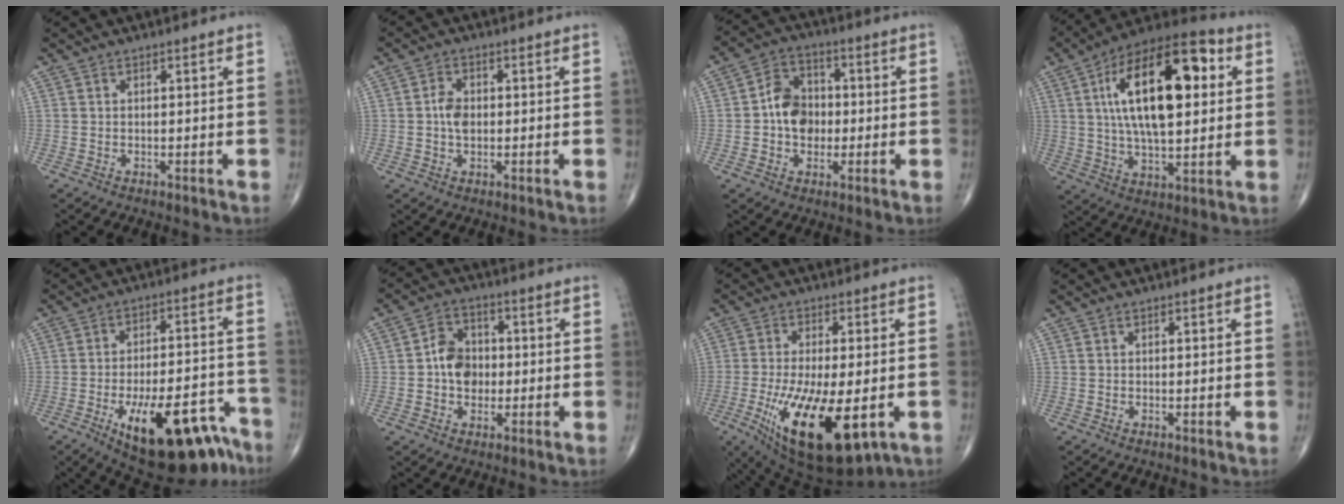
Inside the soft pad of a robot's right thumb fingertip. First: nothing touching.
{"total": 3.8, "force": [0.0, 2.5, 2.8], "torque": [-0.050, 0.006, -0.004]}
{"total": 8.7, "force": [-0.5, 6.8, 5.4], "torque": [-0.063, 0.022, -0.018]}
{"total": 23.6, "force": [5.4, 10.4, 20.5], "torque": [-0.330, 0.008, 0.079]}
{"total": 20.8, "force": [-12.2, 7.9, 14.8], "torque": [-0.167, 0.075, -0.175]}
{"total": 7.4, "force": [-0.4, 5.8, 4.5], "torque": [-0.047, 0.018, -0.015]}
{"total": 18.9, "force": [-5.7, 7.1, 16.5], "torque": [-0.308, -0.025, -0.075]}
{"total": 0.0}